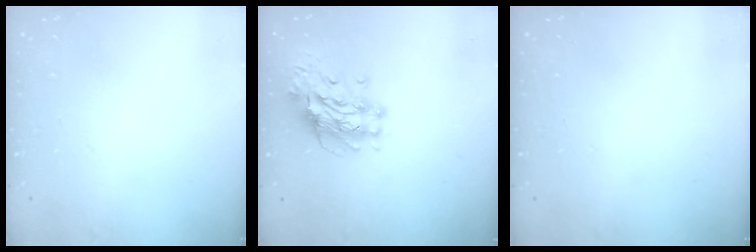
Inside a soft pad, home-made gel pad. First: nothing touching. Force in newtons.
{"total": 12.0, "press": 11.9, "slide": 1.7}
{"total": 0.0}